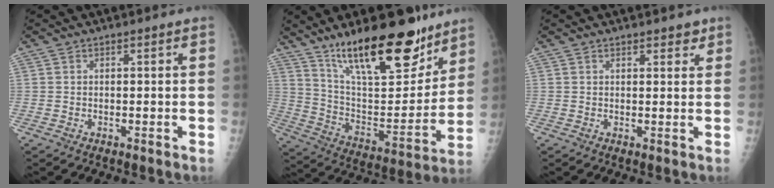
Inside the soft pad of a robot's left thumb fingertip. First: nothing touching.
{"total": 24.6, "force": [17.2, 8.3, 15.5], "torque": [-0.202, -0.086, 0.289]}
{"total": 2.3, "force": [1.8, 1.1, 0.9], "torque": [0.006, -0.009, 0.019]}